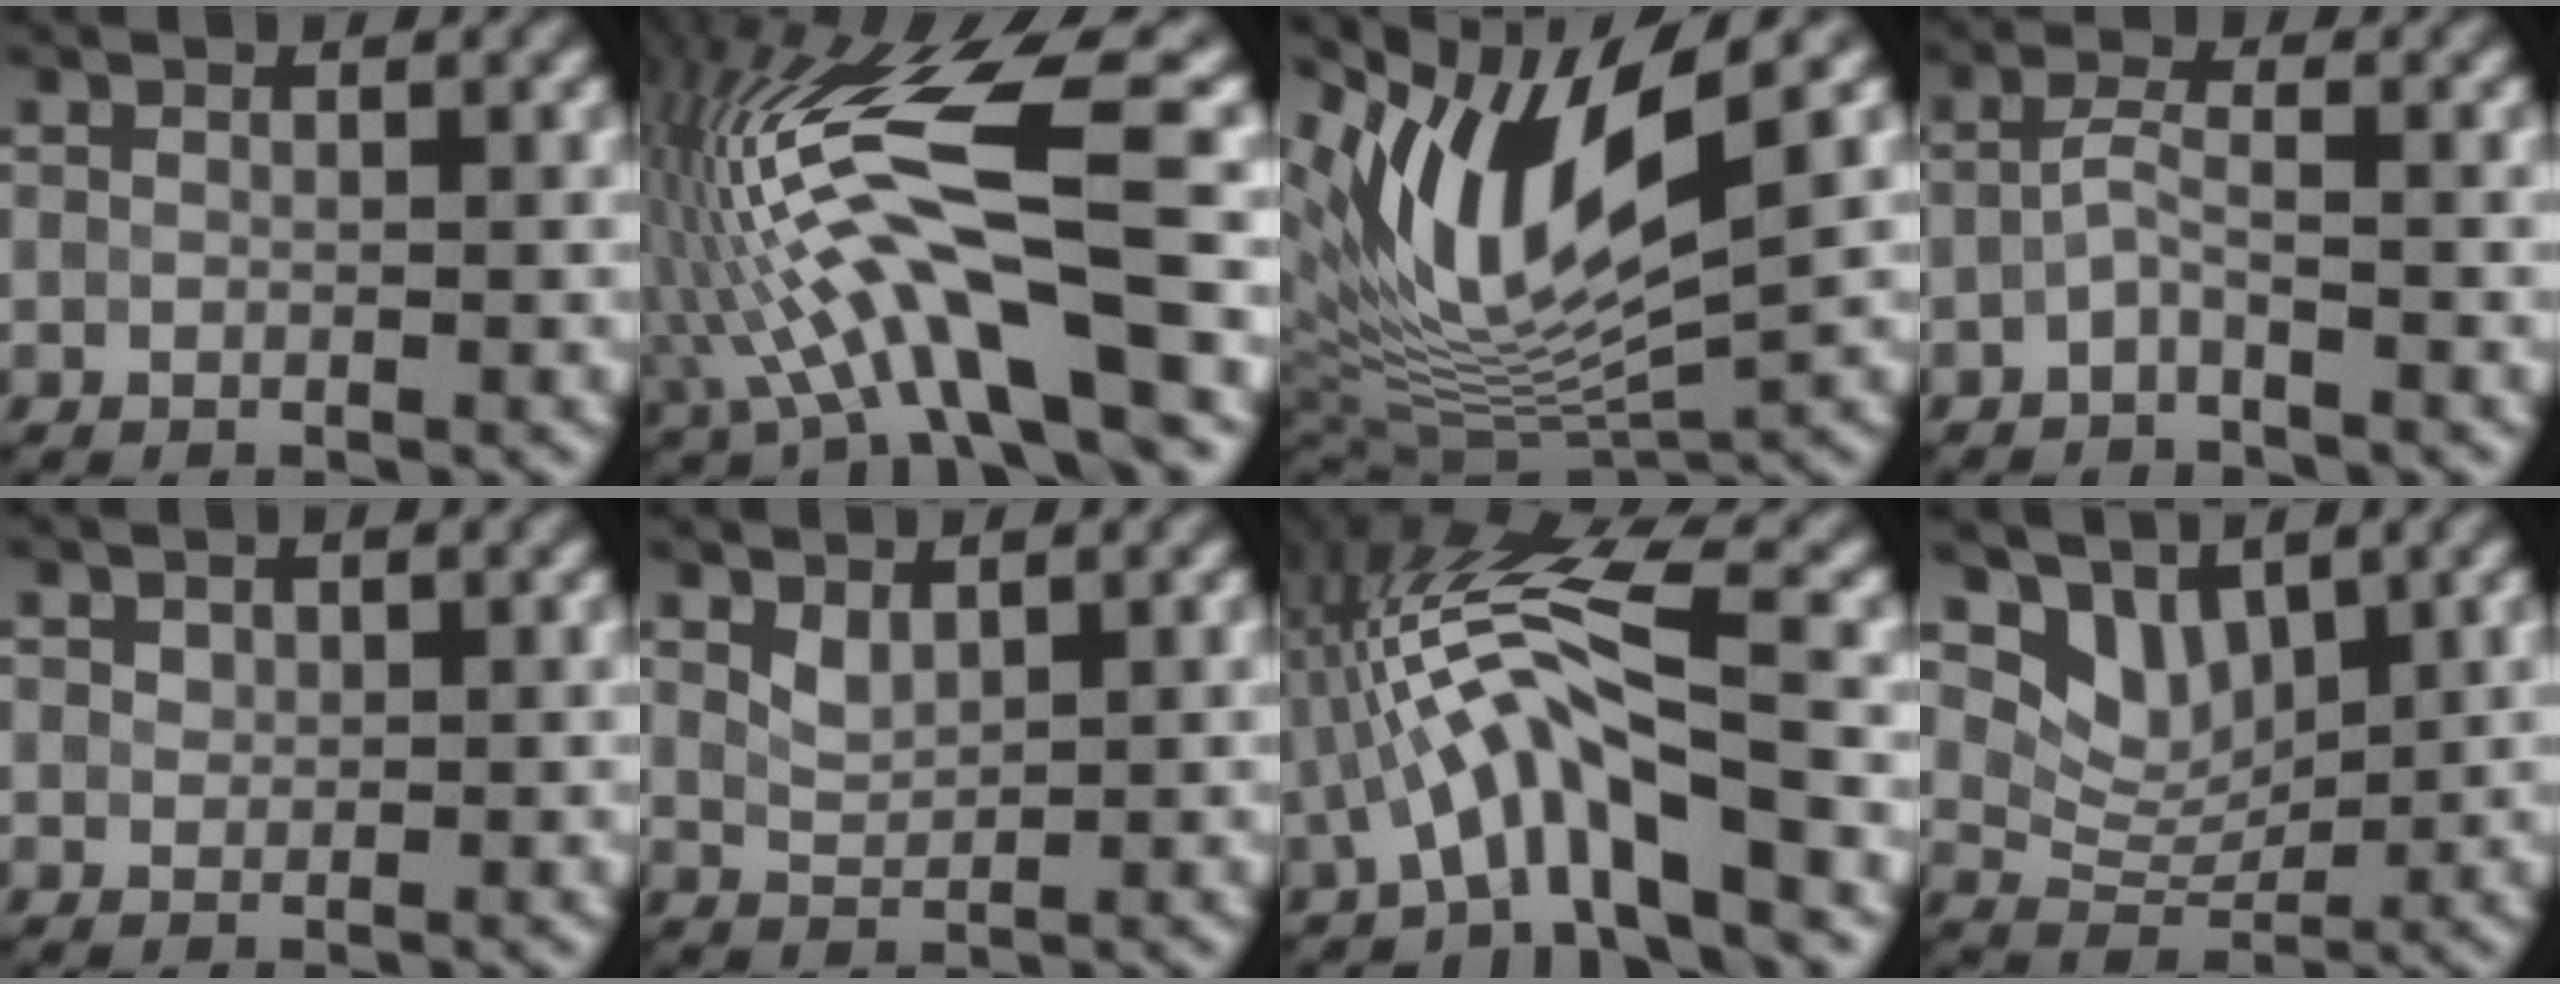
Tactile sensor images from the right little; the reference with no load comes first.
{"total": 11.2, "force": [-1.6, 2.3, 10.9], "torque": [-0.216, 0.020, -0.028]}
{"total": 11.8, "force": [4.9, 3.7, 10.1], "torque": [-0.196, 0.000, 0.096]}
{"total": 1.5, "force": [-0.8, 0.2, 1.3], "torque": [-0.034, 0.007, -0.021]}
{"total": 0.7, "force": [0.4, 0.5, 0.2], "torque": [-0.005, 0.002, 0.006]}
{"total": 1.5, "force": [1.1, 0.6, 0.8], "torque": [-0.021, 0.000, 0.029]}
{"total": 7.5, "force": [-1.2, 1.3, 7.3], "torque": [-0.134, 0.017, -0.025]}
{"total": 3.8, "force": [2.7, 2.2, 1.6], "torque": [-0.038, -0.010, 0.046]}